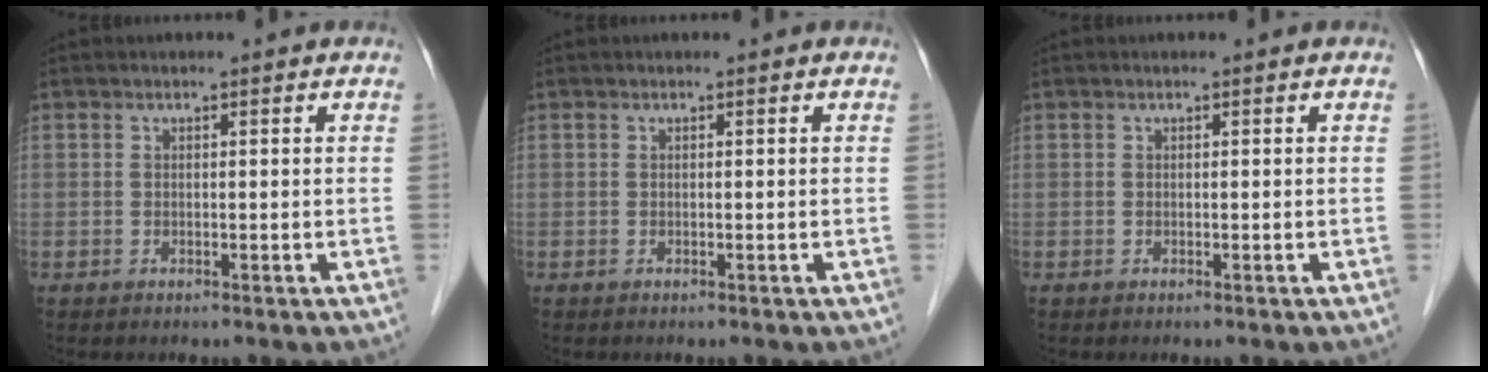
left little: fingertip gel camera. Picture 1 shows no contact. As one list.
[{"total": 0.0}, {"total": 0.0}]